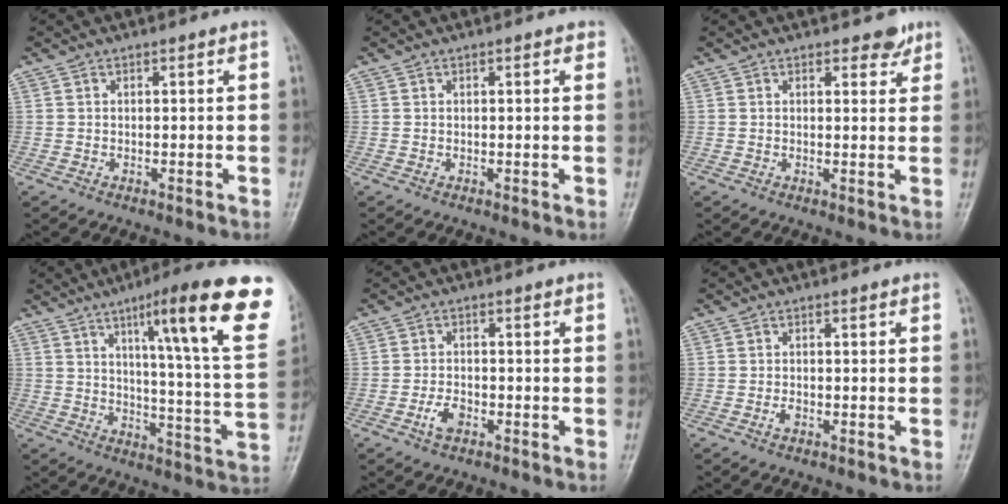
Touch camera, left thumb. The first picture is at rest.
{"total": 1.2, "force": [0.7, 0.4, 0.8], "torque": [-0.009, -0.001, 0.005]}
{"total": 2.4, "force": [1.9, 1.2, 0.7], "torque": [0.007, -0.012, 0.022]}
{"total": 23.7, "force": [12.2, 2.9, 20.1], "torque": [-0.257, -0.043, 0.166]}
{"total": 3.1, "force": [-1.4, 1.8, 2.1], "torque": [-0.040, 0.008, -0.027]}
{"total": 1.1, "force": [-0.4, 0.6, 0.8], "torque": [-0.014, 0.000, -0.007]}